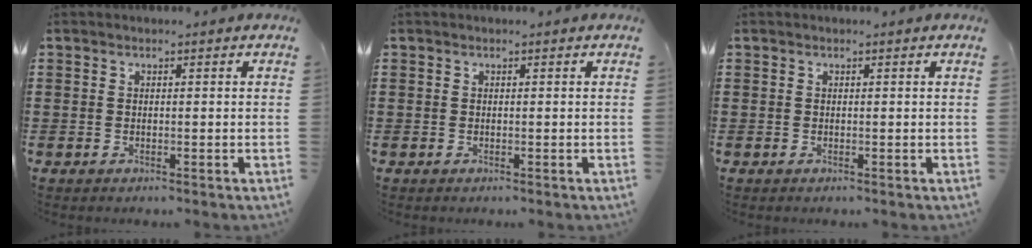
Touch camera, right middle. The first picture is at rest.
{"total": 0.0}
{"total": 0.0}